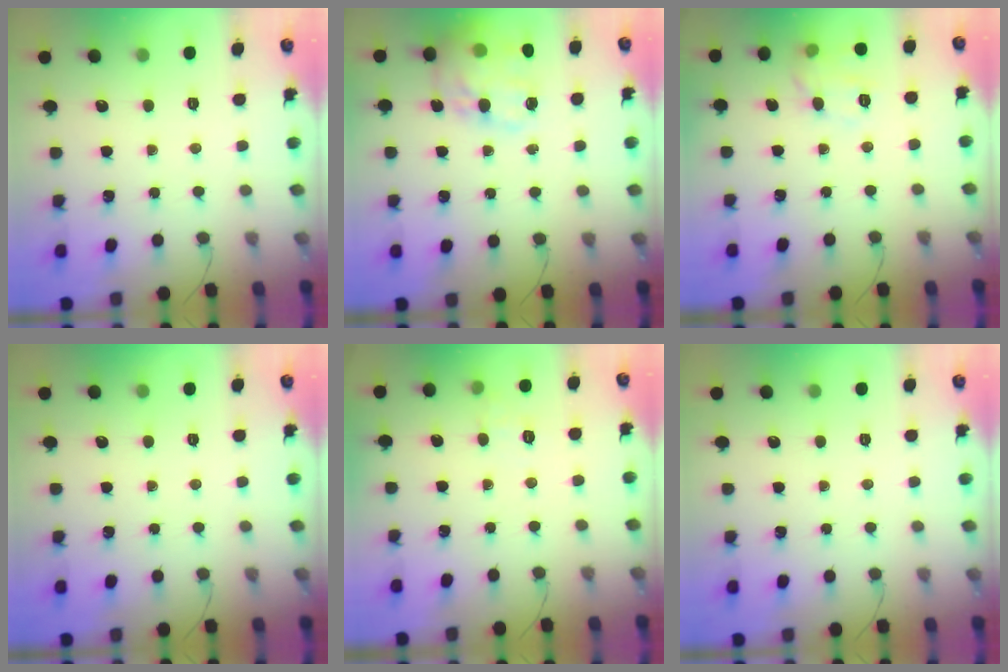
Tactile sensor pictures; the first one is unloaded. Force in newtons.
{"total": 20.2, "press": 19.8, "slide": 4.0}
{"total": 7.5, "press": 7.3, "slide": 1.4}
{"total": 0.0}
{"total": 6.1, "press": 5.9, "slide": 1.5}
{"total": 0.0}